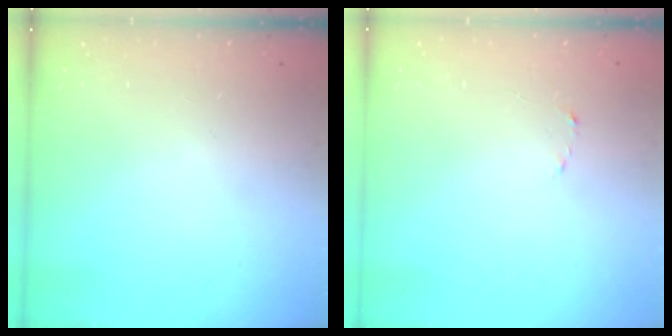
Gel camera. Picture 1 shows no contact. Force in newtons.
{"total": 1.5, "press": 1.5, "slide": 0.2}